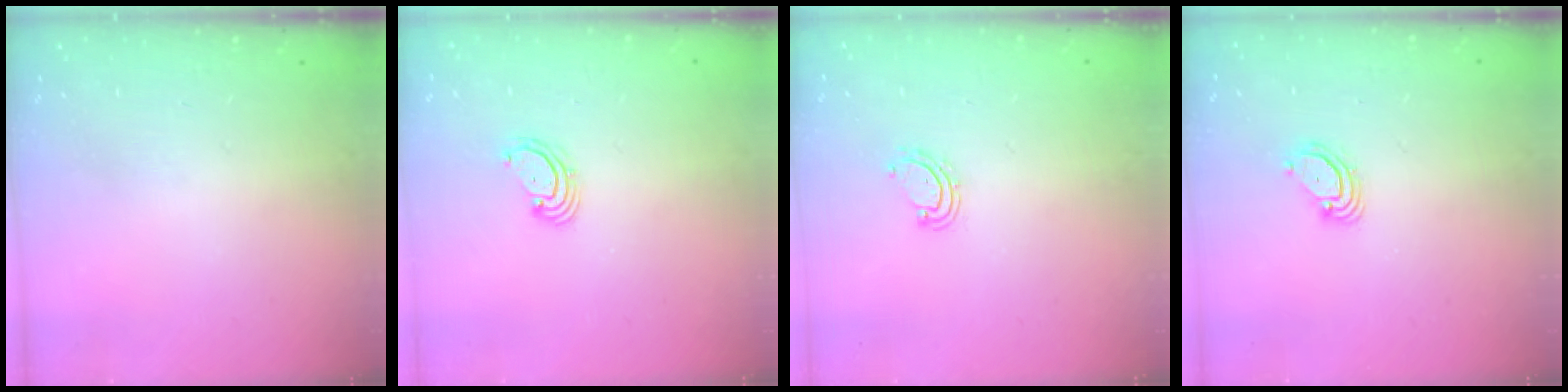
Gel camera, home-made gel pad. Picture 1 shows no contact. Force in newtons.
{"total": 2.5, "press": 2.5, "slide": 0.3}
{"total": 3.2, "press": 3.1, "slide": 0.2}
{"total": 3.5, "press": 3.5, "slide": 0.3}